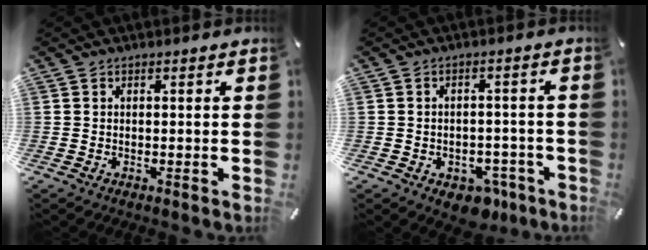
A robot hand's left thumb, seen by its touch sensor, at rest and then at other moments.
{"total": 5.9, "force": [-3.3, 4.0, 2.9], "torque": [-0.041, 0.027, -0.053]}